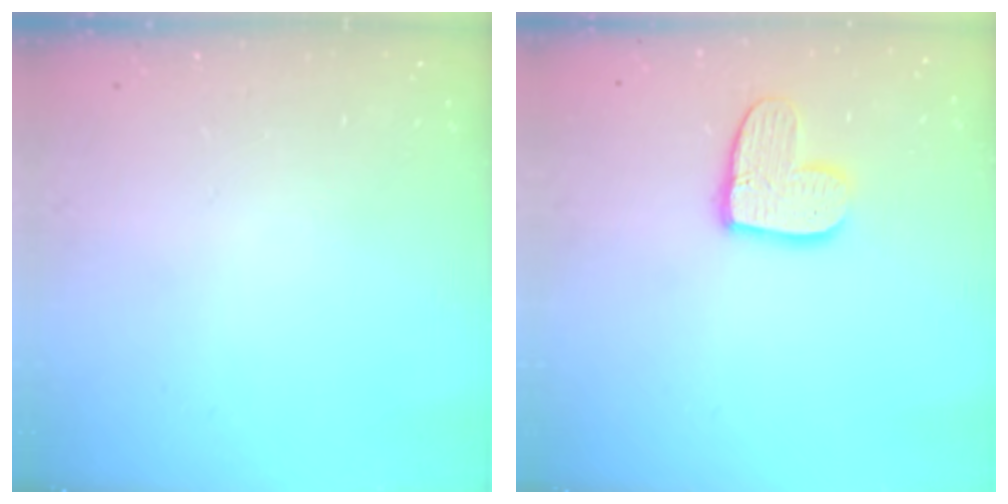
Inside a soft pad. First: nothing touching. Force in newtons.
{"total": 11.5, "press": 11.4, "slide": 0.9}